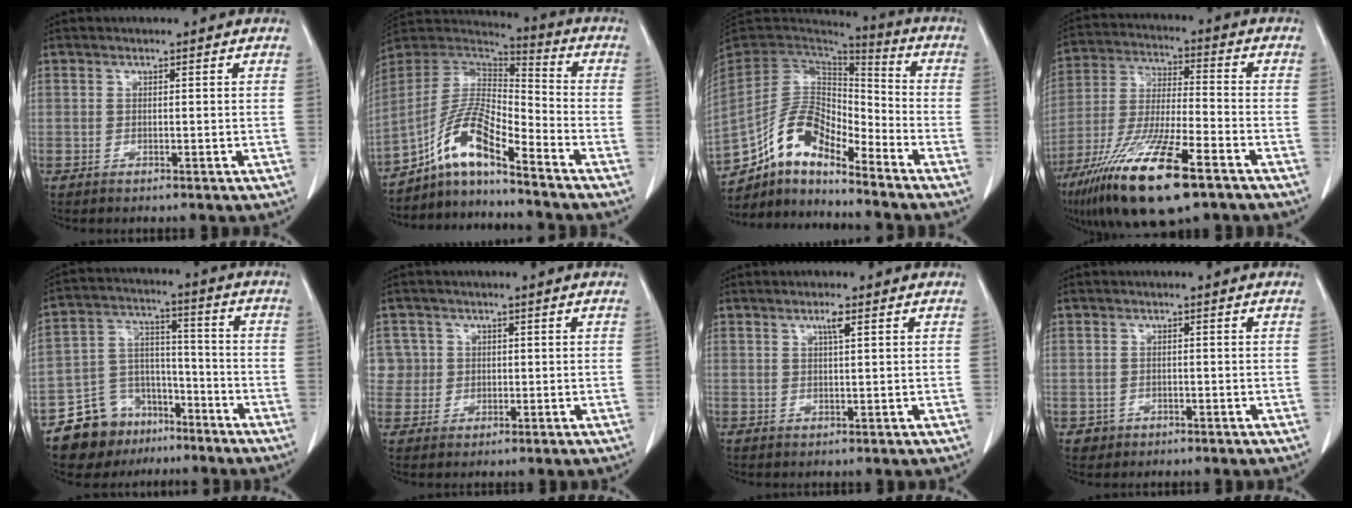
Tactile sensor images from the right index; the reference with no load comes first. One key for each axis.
{"total": 10.4, "fx": -7.4, "fy": 1.4, "fz": 7.3, "tx": -0.158, "ty": 0.020, "tz": -0.140}
{"total": 12.7, "fx": -9.4, "fy": 3.8, "fz": 7.7, "tx": -0.153, "ty": 0.032, "tz": -0.175}
{"total": 18.8, "fx": -11.2, "fy": 3.1, "fz": 14.8, "tx": -0.296, "ty": -0.044, "tz": -0.202}
{"total": 11.7, "fx": -8.3, "fy": 7.9, "fz": 2.5, "tx": -0.046, "ty": 0.056, "tz": -0.137}
{"total": 4.2, "fx": 1.0, "fy": 4.1, "fz": -0.3, "tx": 0.025, "ty": 0.010, "tz": 0.020}
{"total": 1.8, "fx": 0.9, "fy": 0.0, "fz": 1.6, "tx": -0.028, "ty": -0.001, "tz": 0.015}
{"total": 1.9, "fx": -0.7, "fy": 1.7, "fz": 0.0, "tx": 0.002, "ty": 0.008, "tz": -0.010}